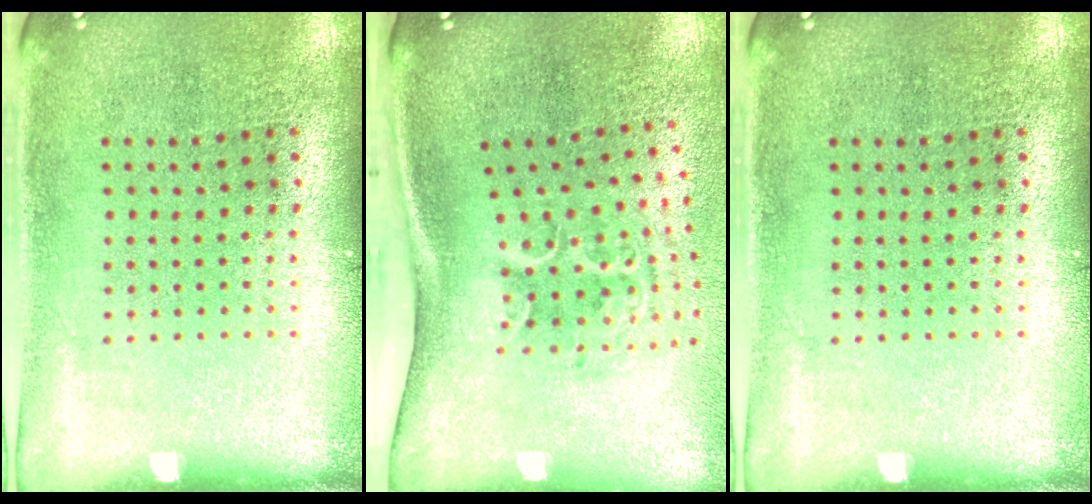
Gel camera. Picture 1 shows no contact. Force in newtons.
{"total": 2.2, "press": 1.4, "slide": 1.7}
{"total": 0.0}